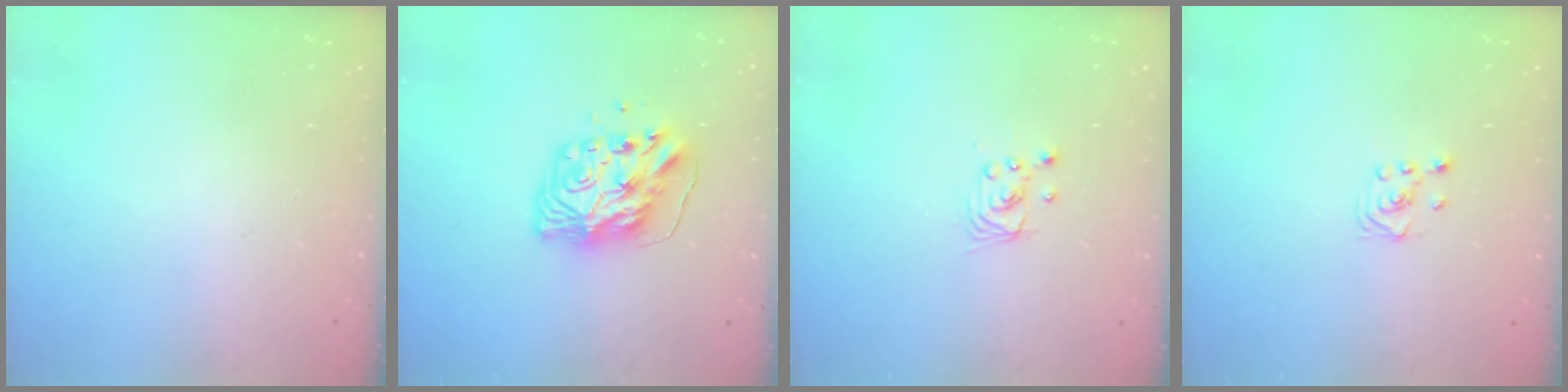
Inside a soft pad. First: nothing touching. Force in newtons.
{"total": 9.7, "press": 9.6, "slide": 1.3}
{"total": 2.5, "press": 2.5, "slide": 0.1}
{"total": 2.3, "press": 2.2, "slide": 0.7}